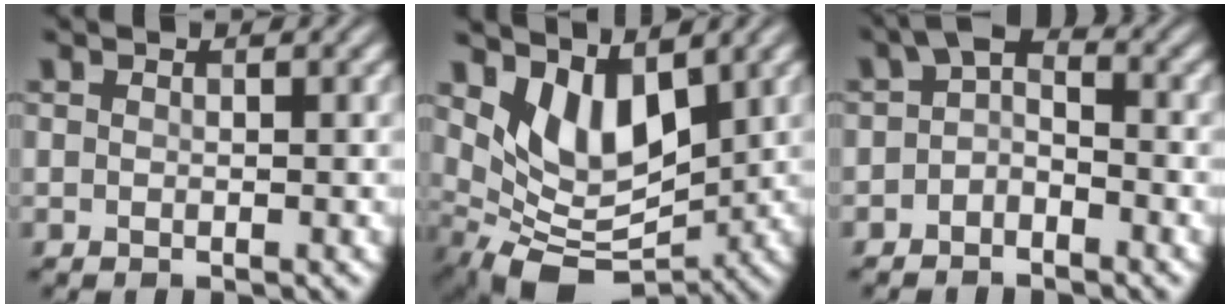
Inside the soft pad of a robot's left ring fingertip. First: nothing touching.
{"total": 5.9, "force": [2.1, 3.4, 4.3], "torque": [-0.079, -0.022, 0.045]}
{"total": 2.8, "force": [-0.8, 1.7, 2.0], "torque": [-0.031, 0.012, -0.026]}